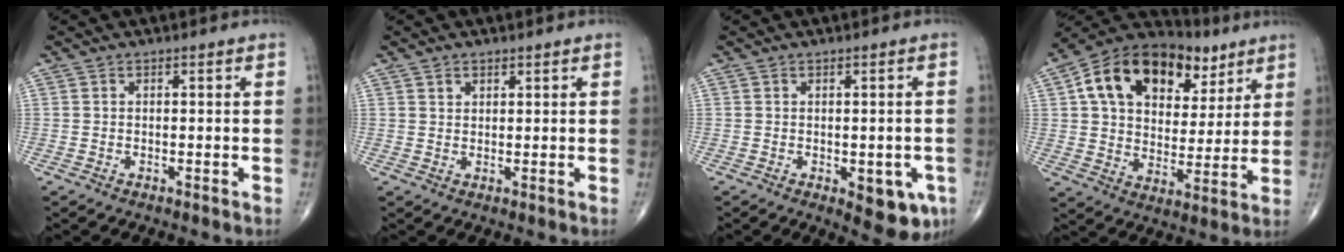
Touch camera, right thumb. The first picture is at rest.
{"total": 1.6, "force": [1.1, 1.1, 0.5], "torque": [0.001, -0.006, 0.017]}
{"total": 7.4, "force": [-2.5, 3.5, 6.0], "torque": [-0.047, -0.003, -0.022]}
{"total": 22.6, "force": [9.8, 14.4, 14.3], "torque": [-0.203, 0.004, 0.156]}